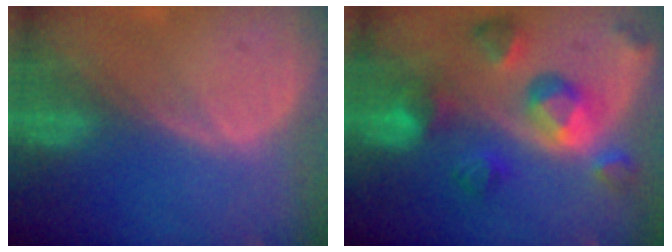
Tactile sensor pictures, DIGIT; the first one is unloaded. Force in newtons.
{"total": 9.7, "press": 8.8, "slide": 4.1}